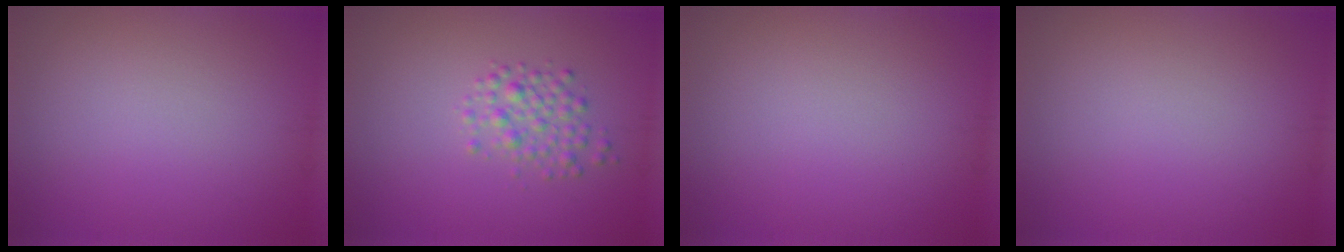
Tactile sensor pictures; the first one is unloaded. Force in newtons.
{"total": 2.3, "press": 2.3, "slide": 0.1}
{"total": 0.0}
{"total": 0.0}